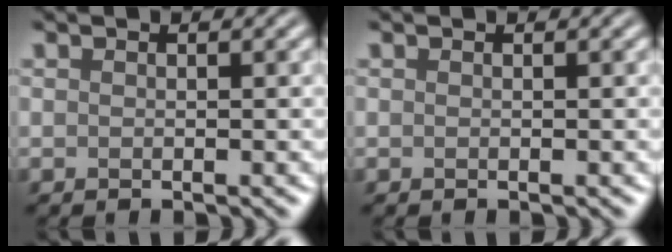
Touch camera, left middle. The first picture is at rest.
{"total": 0.0}